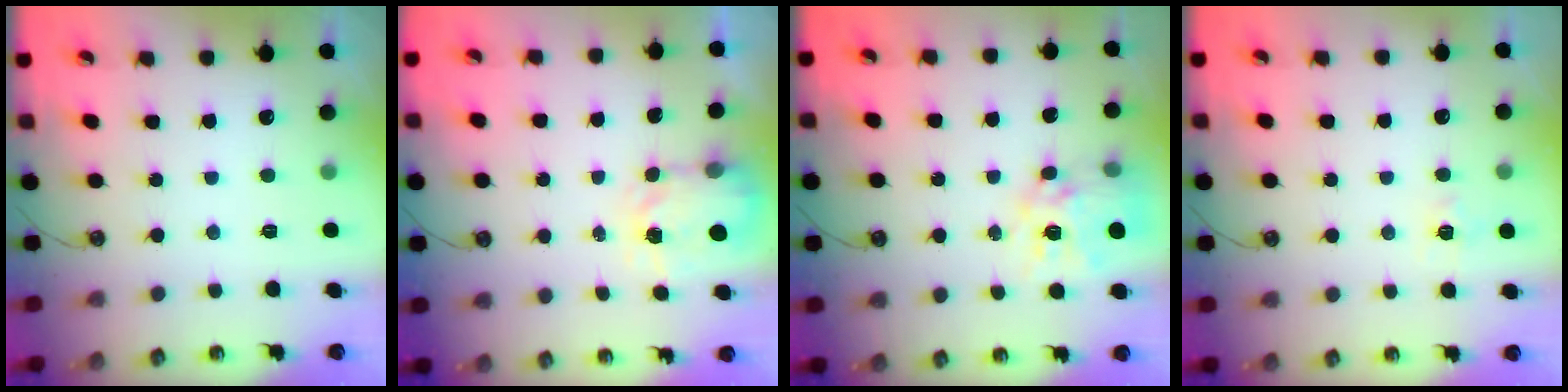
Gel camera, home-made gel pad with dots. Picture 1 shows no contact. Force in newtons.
{"total": 4.4, "press": 4.4, "slide": 0.3}
{"total": 13.0, "press": 13.0, "slide": 1.1}
{"total": 6.8, "press": 6.8, "slide": 0.6}